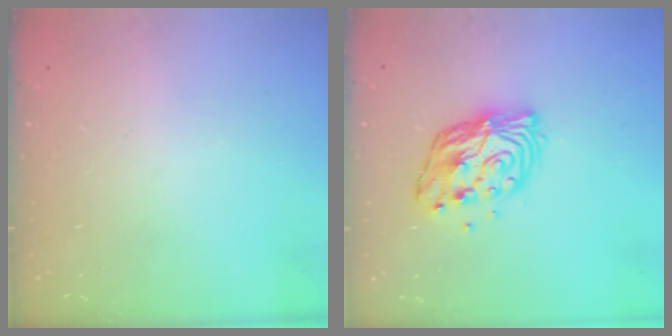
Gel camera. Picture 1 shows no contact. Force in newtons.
{"total": 11.1, "press": 11.1, "slide": 1.1}